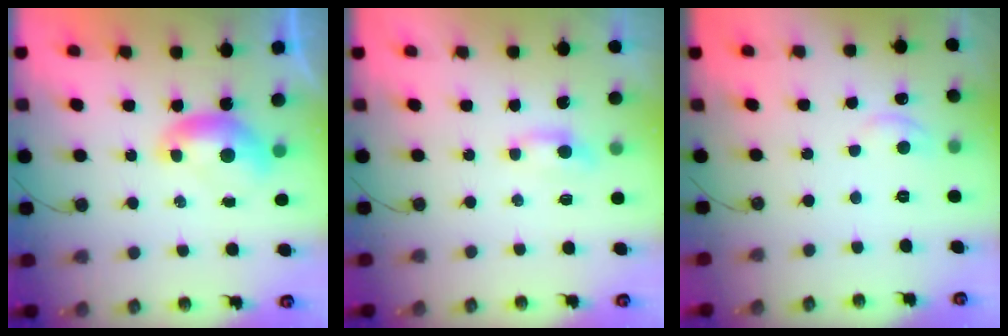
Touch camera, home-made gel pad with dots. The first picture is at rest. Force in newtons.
{"total": 1.3, "press": 1.2, "slide": 0.4}
{"total": 0.8, "press": 0.3, "slide": 0.7}